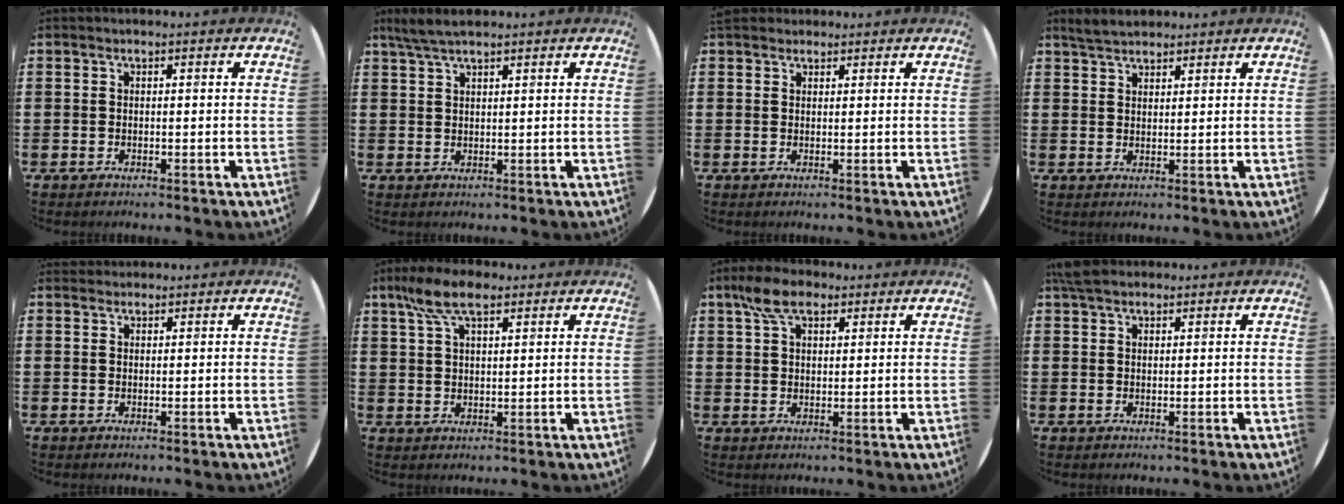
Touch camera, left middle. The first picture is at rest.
{"total": 3.0, "force": [2.4, 0.4, 1.7], "torque": [-0.037, 0.005, 0.045]}
{"total": 1.4, "force": [1.3, 0.6, 0.1], "torque": [-0.004, 0.005, 0.026]}
{"total": 3.1, "force": [2.9, 0.9, 0.8], "torque": [-0.022, -0.001, 0.056]}
{"total": 0.9, "force": [0.9, 0.2, -0.1], "torque": [0.001, 0.002, 0.017]}
{"total": 6.9, "force": [4.6, 2.6, 4.4], "torque": [-0.096, 0.005, 0.084]}
{"total": 5.8, "force": [3.9, 2.9, 3.0], "torque": [-0.062, 0.006, 0.072]}
{"total": 2.7, "force": [2.3, 1.1, 1.0], "torque": [-0.026, 0.008, 0.044]}